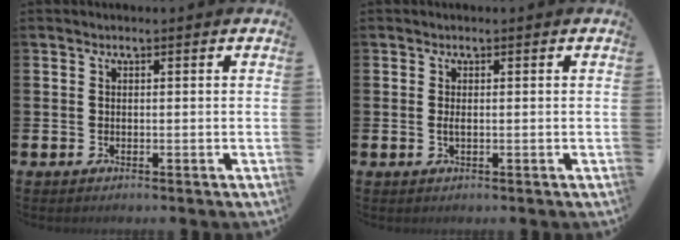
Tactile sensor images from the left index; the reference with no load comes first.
{"total": 0.8, "force": [0.0, 0.2, 0.8], "torque": [-0.016, 0.001, 0.000]}